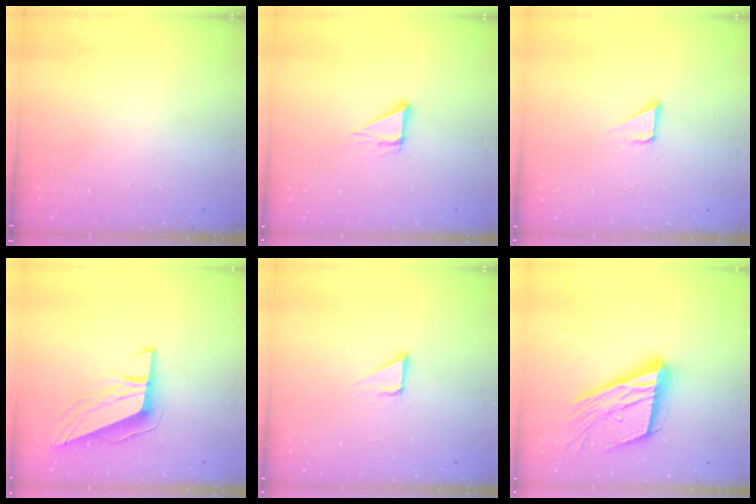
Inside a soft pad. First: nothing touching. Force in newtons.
{"total": 4.6, "press": 4.6, "slide": 0.2}
{"total": 2.1, "press": 2.1, "slide": 0.0}
{"total": 10.7, "press": 10.3, "slide": 2.6}
{"total": 2.1, "press": 2.1, "slide": 0.0}
{"total": 22.7, "press": 22.3, "slide": 4.0}